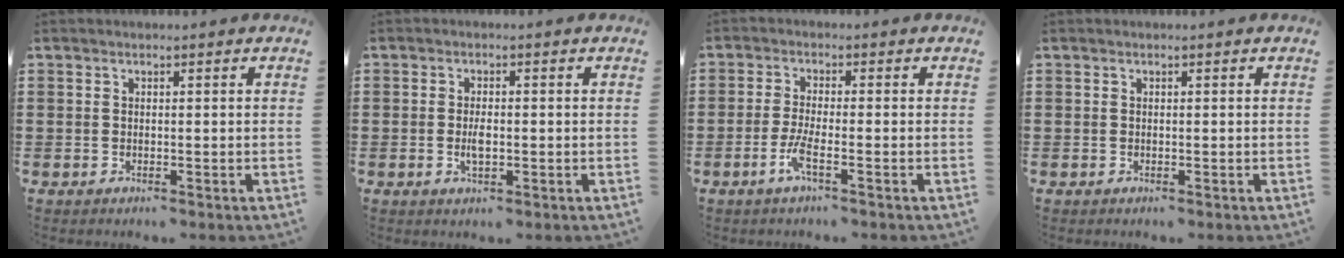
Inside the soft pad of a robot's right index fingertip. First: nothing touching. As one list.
[{"total": 2.6, "force": [-0.3, 1.1, 2.4], "torque": [-0.044, 0.001, -0.005]}, {"total": 3.7, "force": [-1.9, 0.2, 3.2], "torque": [-0.075, -0.011, -0.039]}, {"total": 0.0}]